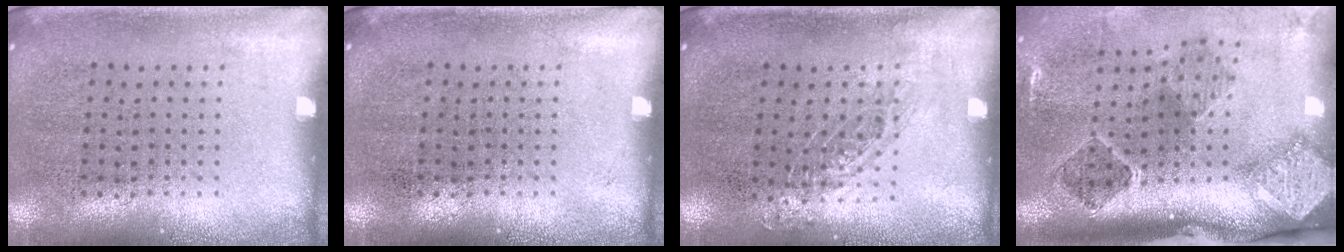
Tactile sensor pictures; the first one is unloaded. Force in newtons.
{"total": 0.0}
{"total": 0.9, "press": 0.8, "slide": 0.2}
{"total": 3.0, "press": 1.9, "slide": 2.3}